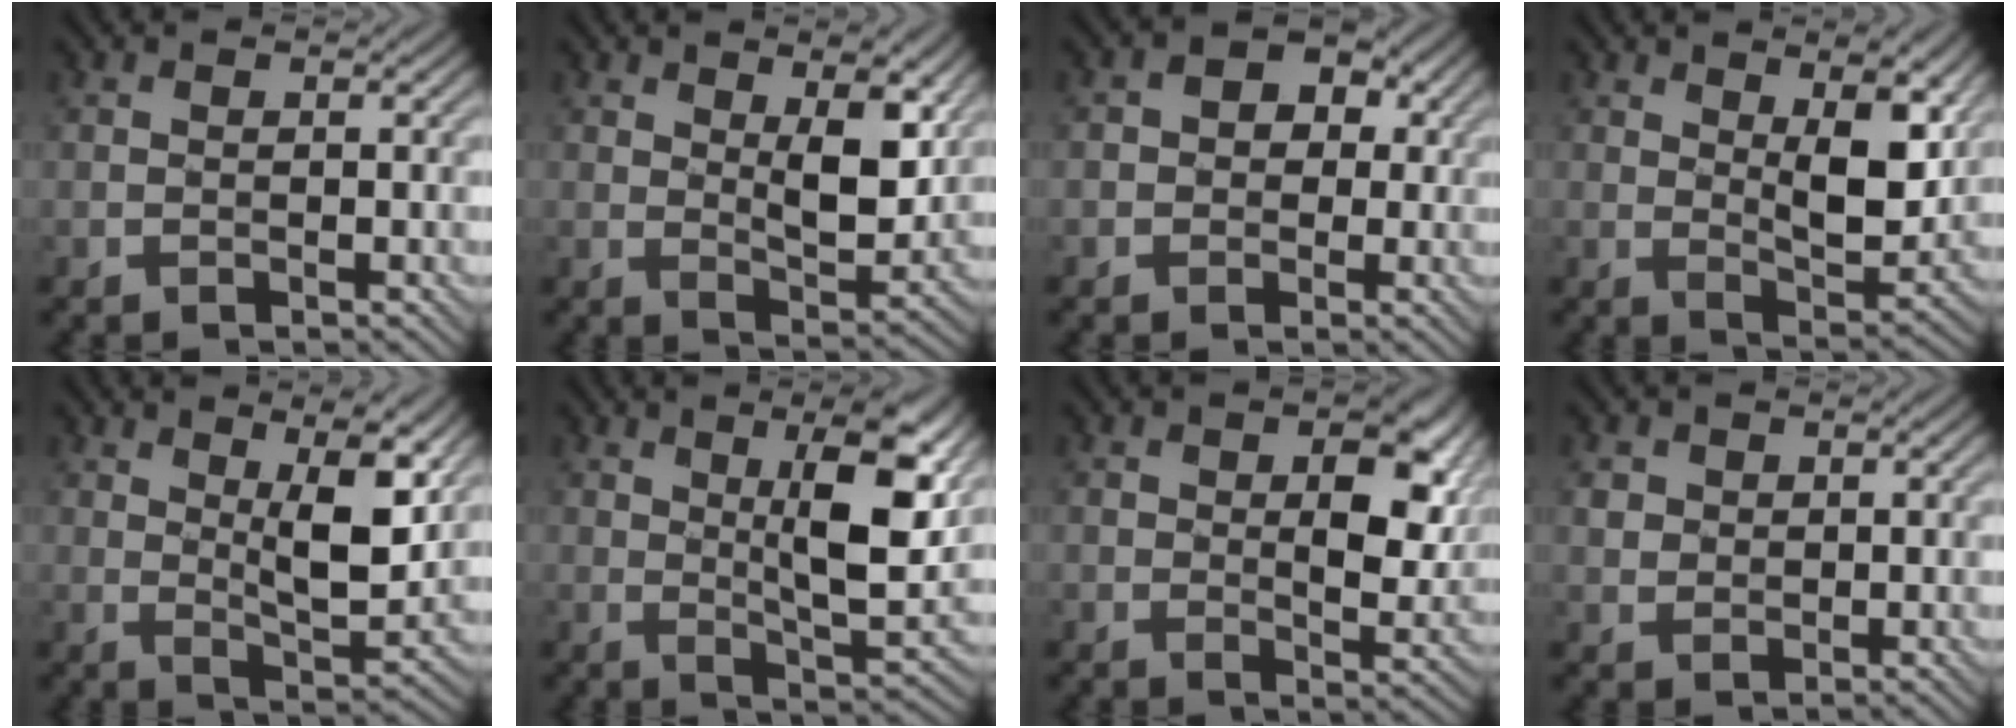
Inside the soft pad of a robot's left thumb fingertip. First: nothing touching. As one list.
[{"total": 7.7, "force": [2.9, 3.4, 6.3], "torque": [-0.108, -0.010, 0.049]}, {"total": 5.4, "force": [1.1, 4.5, 2.9], "torque": [-0.034, 0.014, -0.007]}, {"total": 9.1, "force": [3.6, 4.0, 7.4], "torque": [-0.127, -0.010, 0.059]}, {"total": 10.1, "force": [4.5, 3.3, 8.4], "torque": [-0.146, -0.006, 0.071]}, {"total": 12.3, "force": [4.4, 3.7, 10.9], "torque": [-0.173, -0.004, 0.074]}, {"total": 9.0, "force": [1.7, 5.1, 7.3], "torque": [-0.113, -0.011, 0.030]}, {"total": 2.1, "force": [0.9, 1.8, 0.5], "torque": [-0.023, 0.000, 0.018]}]